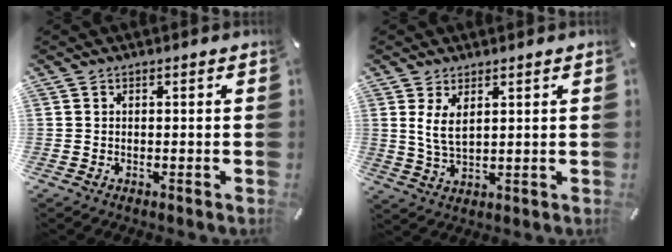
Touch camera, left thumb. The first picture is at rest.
{"total": 5.9, "force": [2.4, 2.8, 4.6], "torque": [-0.101, -0.008, 0.039]}